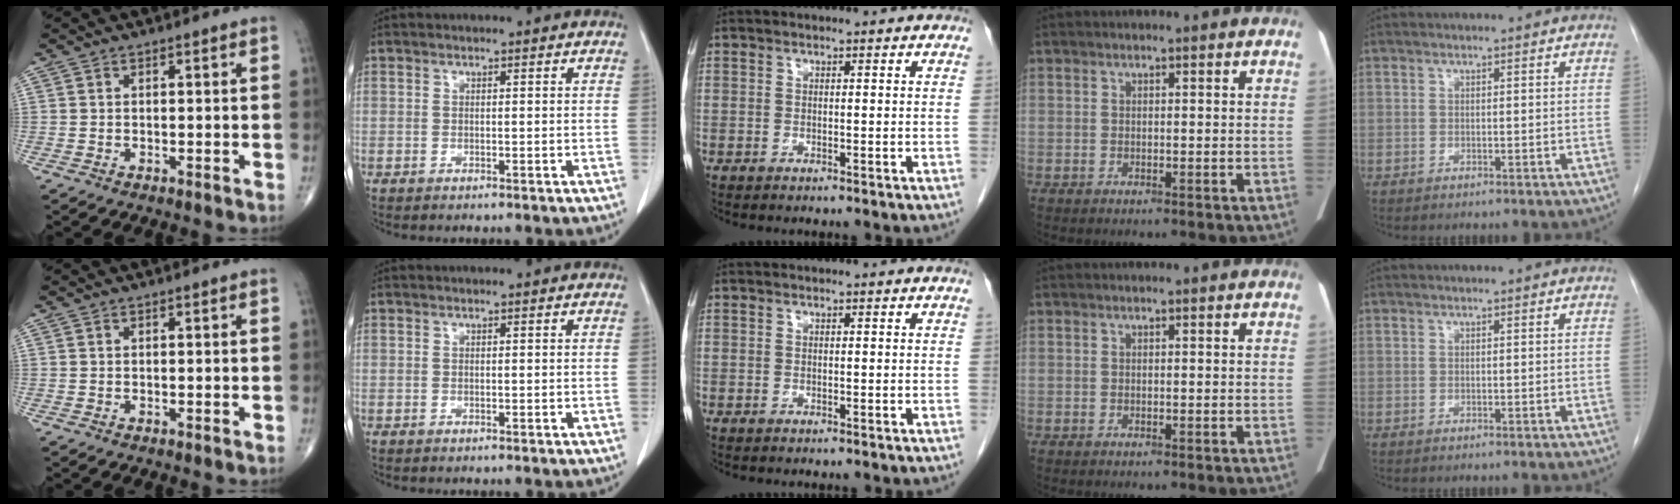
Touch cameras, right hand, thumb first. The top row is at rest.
{}